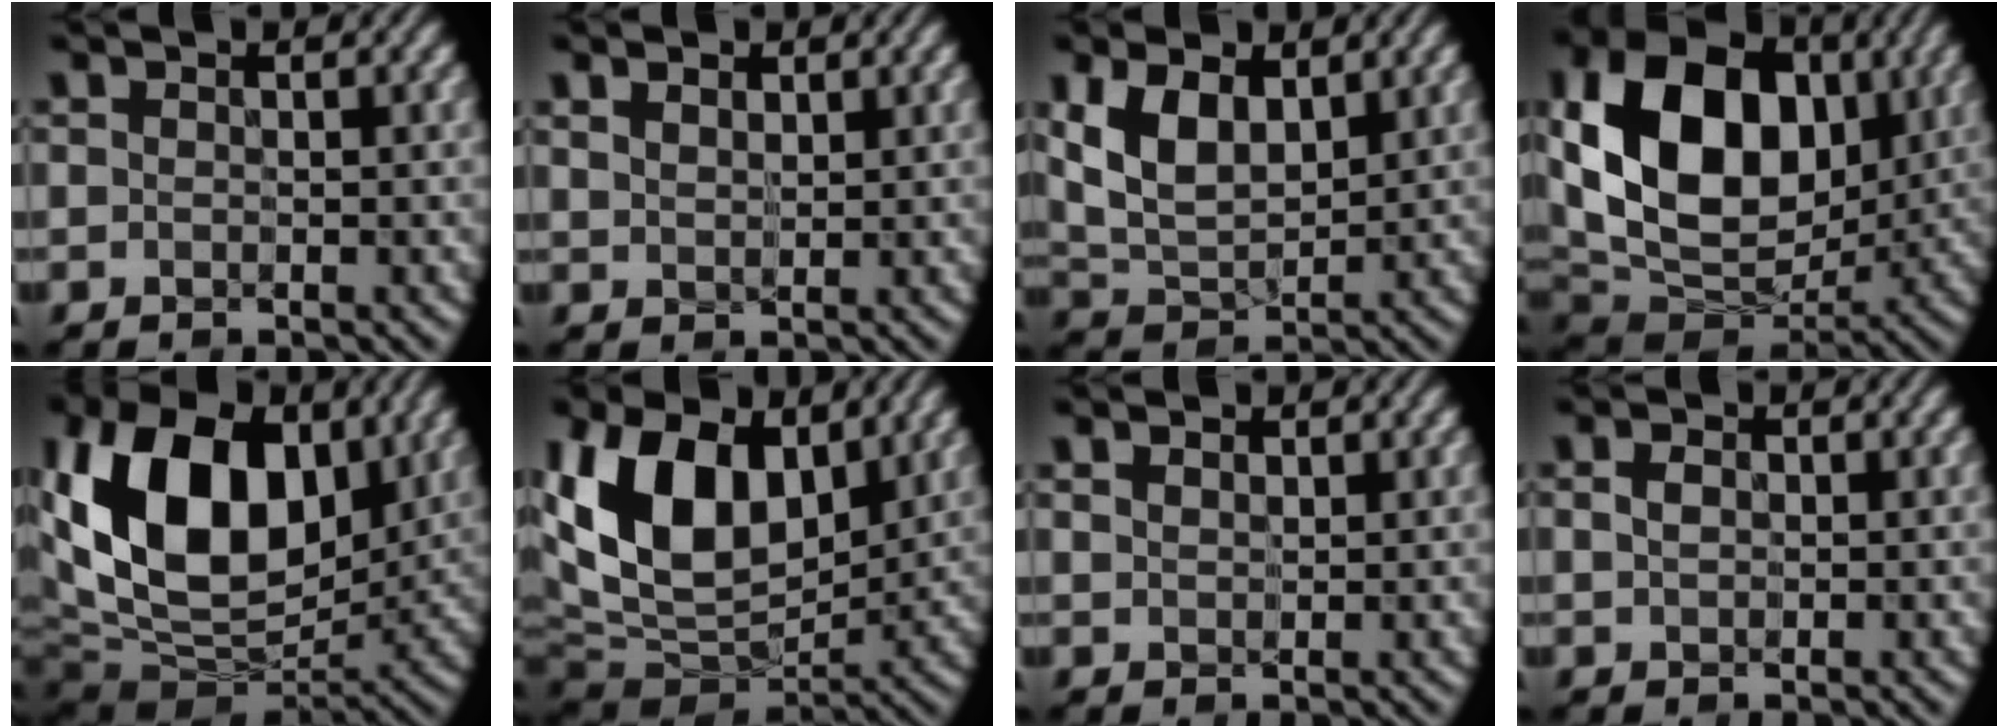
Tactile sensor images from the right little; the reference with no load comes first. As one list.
[{"total": 2.1, "force": [1.2, 1.2, 1.2], "torque": [-0.027, 0.005, 0.018]}, {"total": 6.2, "force": [2.0, 3.5, 4.6], "torque": [-0.100, -0.002, 0.037]}, {"total": 14.3, "force": [2.5, 9.8, 10.1], "torque": [-0.182, 0.006, 0.042]}, {"total": 15.7, "force": [3.0, 10.3, 11.5], "torque": [-0.218, 0.011, 0.052]}, {"total": 13.4, "force": [3.3, 8.4, 9.8], "torque": [-0.212, 0.001, 0.057]}, {"total": 1.4, "force": [0.9, 0.8, 0.7], "torque": [-0.015, 0.003, 0.014]}, {"total": 1.0, "force": [-0.1, 0.8, 0.7], "torque": [-0.017, 0.001, 0.002]}]